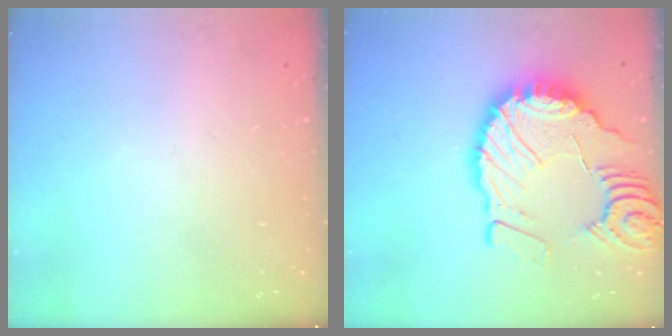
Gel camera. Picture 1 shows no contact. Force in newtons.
{"total": 20.2, "press": 20.1, "slide": 2.5}